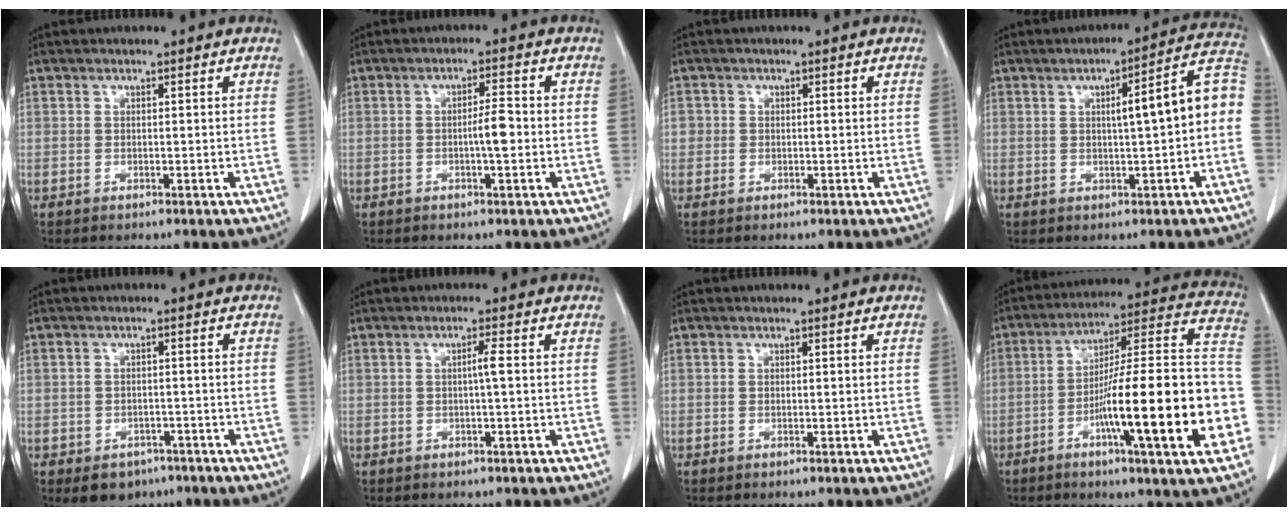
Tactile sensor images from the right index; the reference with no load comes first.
{"total": 3.4, "force": [-0.6, 0.3, 3.3], "torque": [-0.056, 0.002, -0.009]}
{"total": 1.4, "force": [0.0, 1.4, 0.2], "torque": [0.007, 0.005, -0.001]}
{"total": 9.6, "force": [0.1, 0.8, 9.6], "torque": [-0.124, 0.030, -0.003]}
{"total": 4.8, "force": [-3.0, 3.6, 1.3], "torque": [-0.013, 0.007, -0.033]}
{"total": 1.6, "force": [-0.1, -0.3, 1.6], "torque": [-0.030, 0.001, -0.001]}
{"total": 0.0}
{"total": 24.6, "force": [-7.0, 1.4, 23.5], "torque": [-0.287, 0.007, -0.109]}